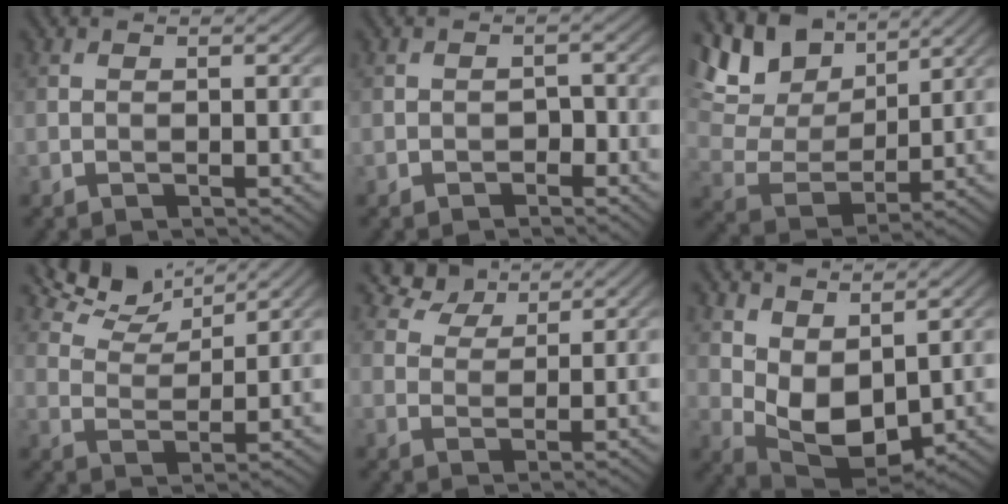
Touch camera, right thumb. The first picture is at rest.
{"total": 1.3, "force": [-0.8, 0.9, 0.6], "torque": [-0.006, 0.002, -0.014]}
{"total": 13.4, "force": [8.2, 7.0, 7.9], "torque": [-0.213, 0.024, 0.135]}
{"total": 6.7, "force": [5.4, 2.2, 3.2], "torque": [-0.074, 0.009, 0.107]}
{"total": 4.8, "force": [3.5, 2.5, 2.2], "torque": [-0.050, 0.009, 0.069]}
{"total": 8.3, "force": [3.1, 4.7, 6.1], "torque": [-0.135, -0.005, 0.064]}